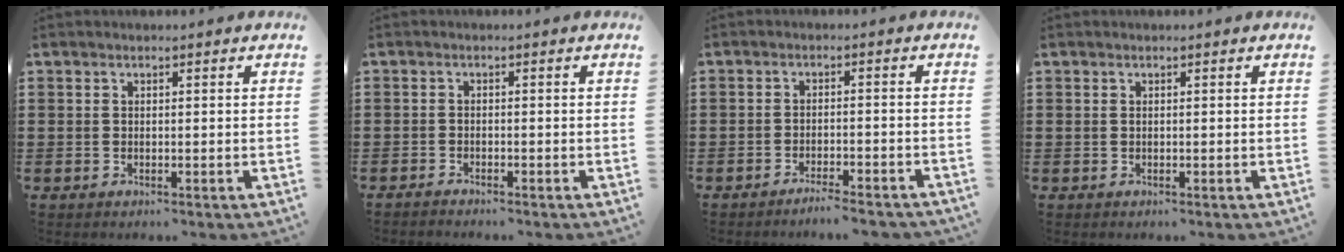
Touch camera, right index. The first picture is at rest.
{"total": 1.1, "force": [-1.1, 0.1, -0.1], "torque": [-0.002, 0.002, -0.023]}
{"total": 2.8, "force": [-2.7, -0.1, 0.7], "torque": [-0.015, 0.001, -0.055]}
{"total": 0.0}